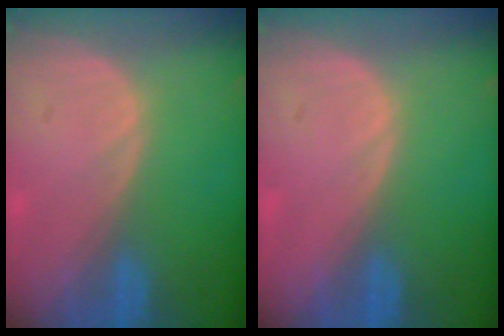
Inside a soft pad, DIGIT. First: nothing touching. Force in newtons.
{"total": 0.0}